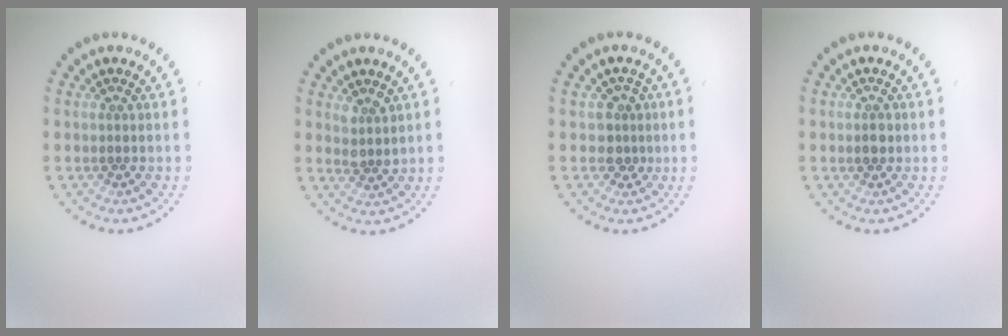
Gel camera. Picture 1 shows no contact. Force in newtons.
{"total": 1.6, "press": 1.4, "slide": 0.8}
{"total": 2.0, "press": 1.6, "slide": 1.1}
{"total": 1.1, "press": 1.1, "slide": 0.2}